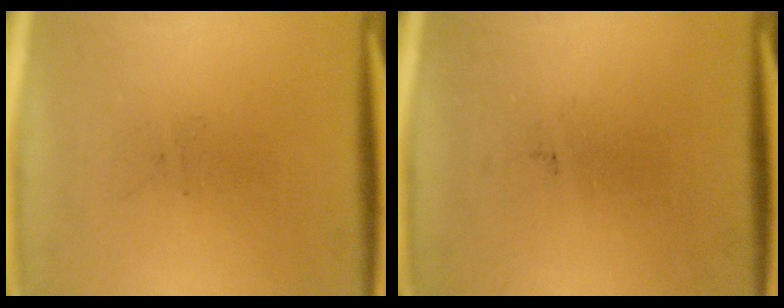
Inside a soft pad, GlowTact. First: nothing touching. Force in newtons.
{"total": 0.0}